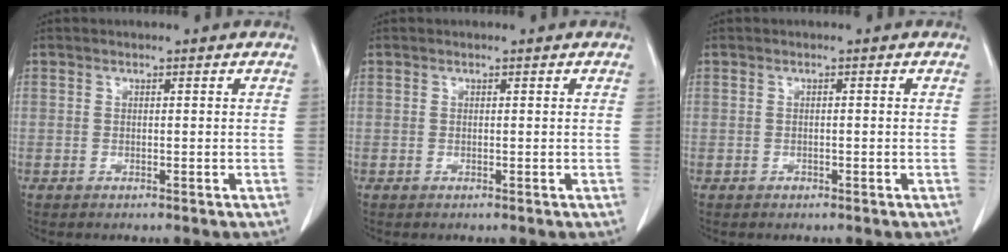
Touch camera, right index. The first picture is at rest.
{"total": 0.0}
{"total": 0.7, "force": [-0.1, 0.6, 0.4], "torque": [-0.007, 0.003, 0.000]}